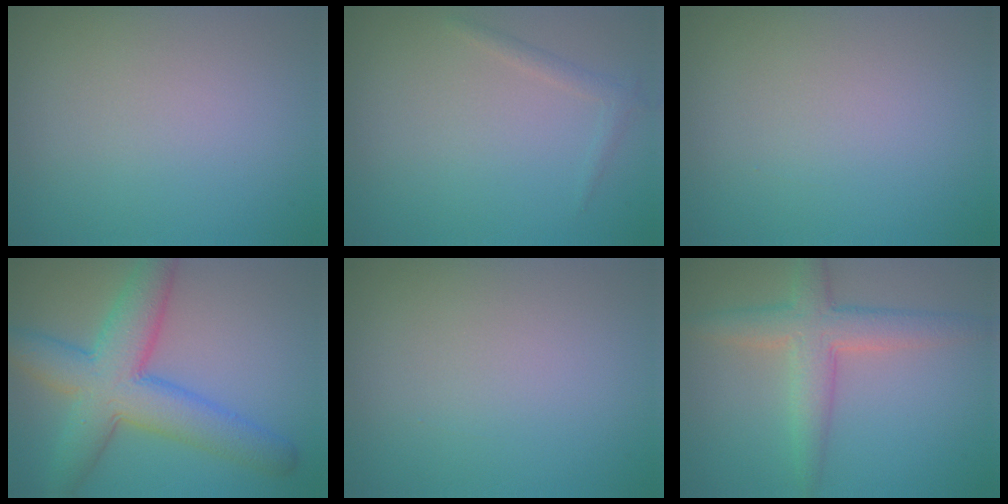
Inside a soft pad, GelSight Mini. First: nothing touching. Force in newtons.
{"total": 1.0, "press": 1.0, "slide": 0.0}
{"total": 0.0}
{"total": 7.7, "press": 7.7, "slide": 0.2}
{"total": 0.0}
{"total": 4.3, "press": 4.3, "slide": 0.1}